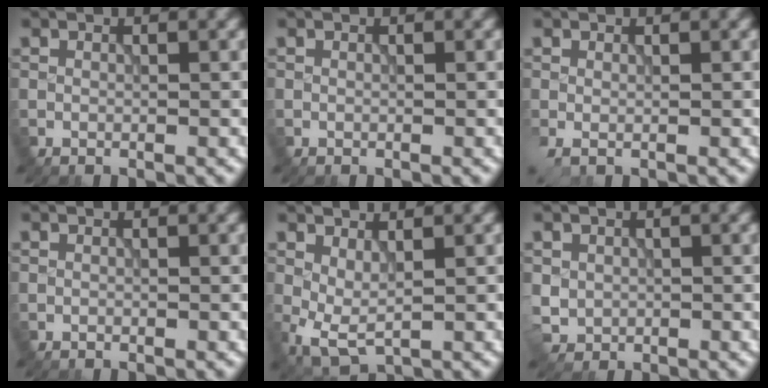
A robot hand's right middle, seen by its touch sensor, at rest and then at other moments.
{"total": 0.0}
{"total": 1.2, "force": [0.0, 0.4, 1.2], "torque": [-0.029, -0.003, -0.003]}
{"total": 0.0}
{"total": 2.7, "force": [0.5, 1.2, 2.4], "torque": [-0.057, -0.006, 0.009]}
{"total": 1.7, "force": [0.2, 1.7, 0.2], "torque": [-0.005, -0.003, 0.004]}